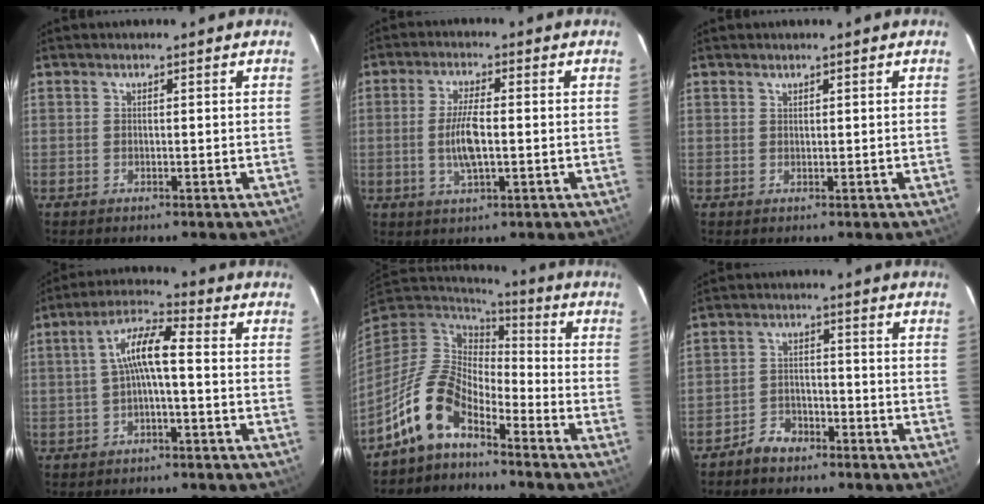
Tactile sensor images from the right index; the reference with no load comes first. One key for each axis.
{"total": 6.7, "fx": -0.8, "fy": 1.8, "fz": 6.4, "tx": -0.128, "ty": -0.002, "tz": -0.015}
{"total": 0.5, "fx": 0.5, "fy": 0.2, "fz": 0.0, "tx": -0.001, "ty": 0.001, "tz": 0.010}
{"total": 7.4, "fx": -0.5, "fy": 1.6, "fz": 7.2, "tx": -0.147, "ty": 0.020, "tz": -0.007}
{"total": 11.8, "fx": -7.6, "fy": 5.4, "fz": 7.2, "tx": -0.147, "ty": 0.009, "tz": -0.155}
{"total": 4.7, "fx": -3.9, "fy": 2.4, "fz": 1.2, "tx": -0.043, "ty": 0.013, "tz": -0.067}